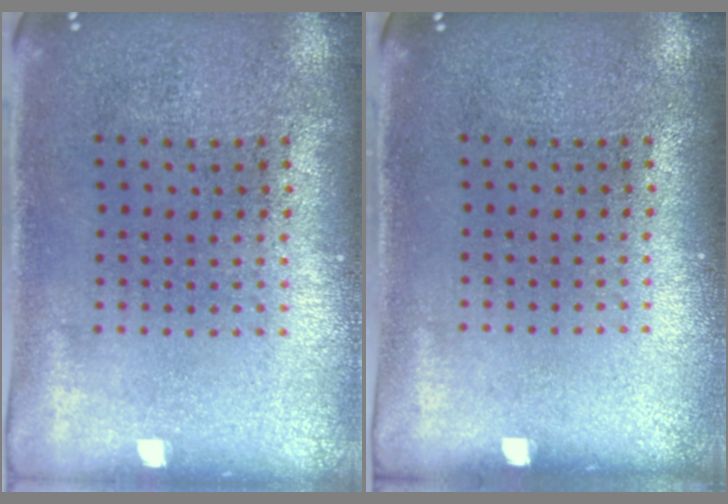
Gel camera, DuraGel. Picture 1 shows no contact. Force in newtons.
{"total": 0.0}